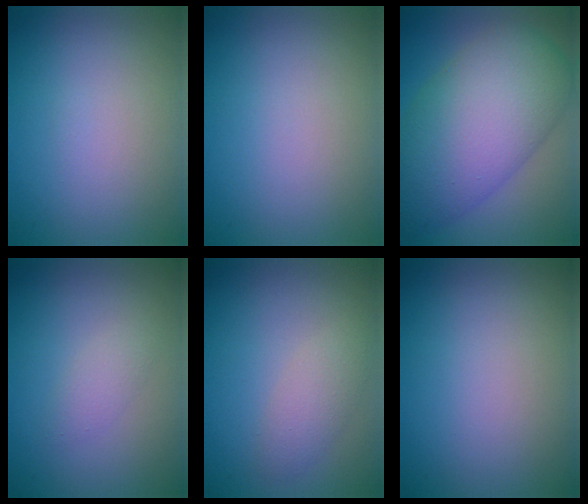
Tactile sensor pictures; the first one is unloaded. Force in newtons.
{"total": 0.0}
{"total": 11.9, "press": 11.9, "slide": 0.4}
{"total": 1.3, "press": 1.3, "slide": 0.1}
{"total": 2.2, "press": 2.2, "slide": 0.0}
{"total": 0.0}